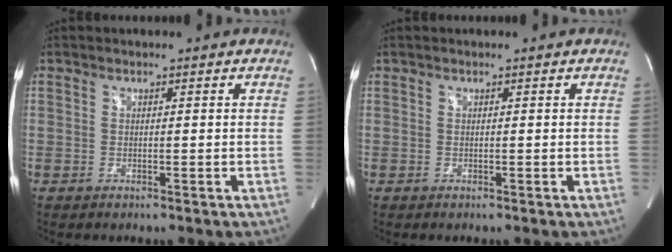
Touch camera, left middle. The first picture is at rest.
{"total": 0.0}